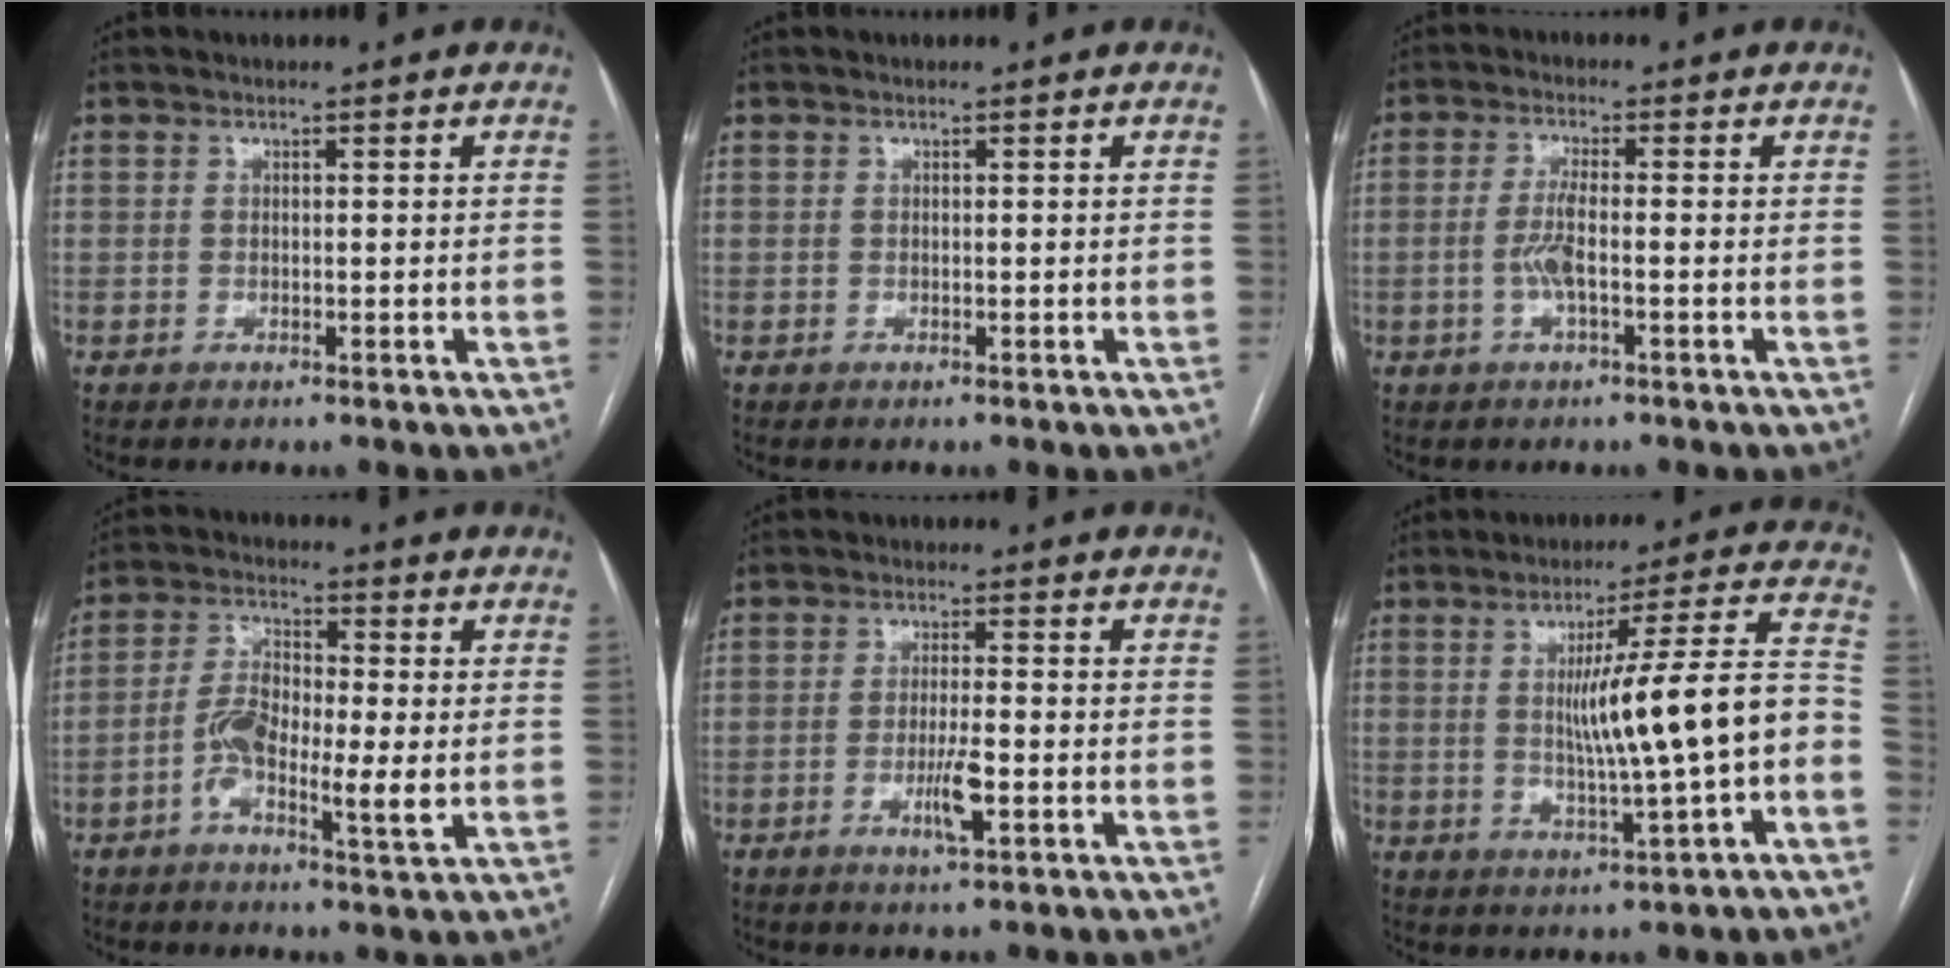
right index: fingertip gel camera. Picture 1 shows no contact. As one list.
[{"total": 0.0}, {"total": 3.9, "force": [-0.9, 0.5, 3.8], "torque": [-0.083, -0.001, -0.019]}, {"total": 8.9, "force": [-1.7, 2.5, 8.4], "torque": [-0.160, 0.007, -0.036]}, {"total": 4.4, "force": [-1.6, 0.3, 4.1], "torque": [-0.078, -0.006, -0.029]}, {"total": 13.1, "force": [-1.7, -0.2, 13.0], "torque": [-0.197, 0.014, -0.023]}]